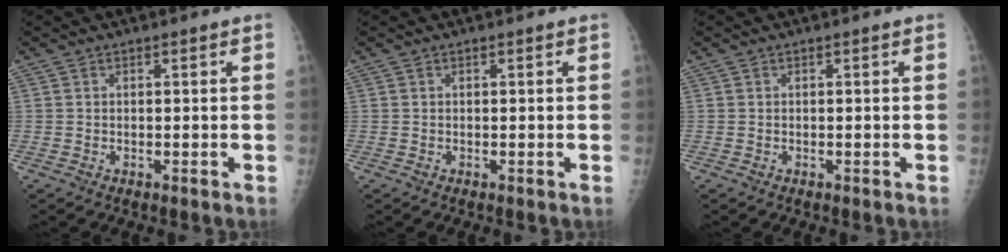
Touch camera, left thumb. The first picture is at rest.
{"total": 0.0}
{"total": 0.0}